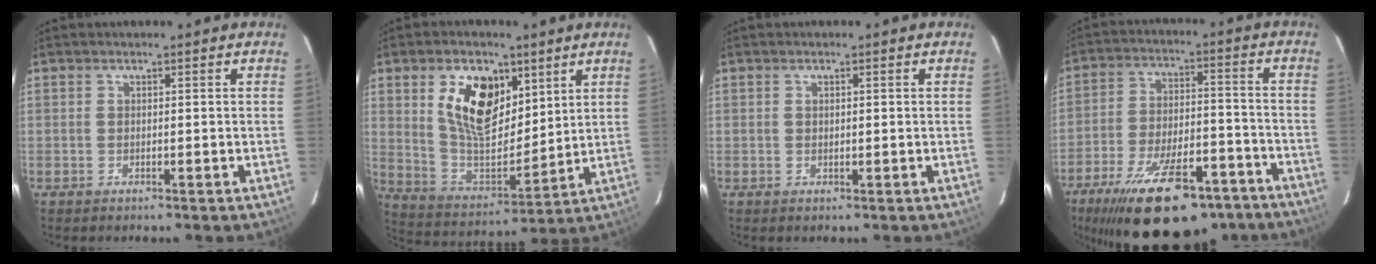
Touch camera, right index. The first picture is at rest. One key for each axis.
{"total": 15.0, "fx": 6.4, "fy": 8.4, "fz": 10.6, "tx": -0.193, "ty": 0.003, "tz": 0.129}
{"total": 0.7, "fx": 0.2, "fy": 0.4, "fz": 0.5, "tx": -0.008, "ty": 0.003, "tz": 0.004}
{"total": 24.9, "fx": -18.0, "fy": 9.4, "fz": 14.3, "tx": -0.252, "ty": -0.016, "tz": -0.259}